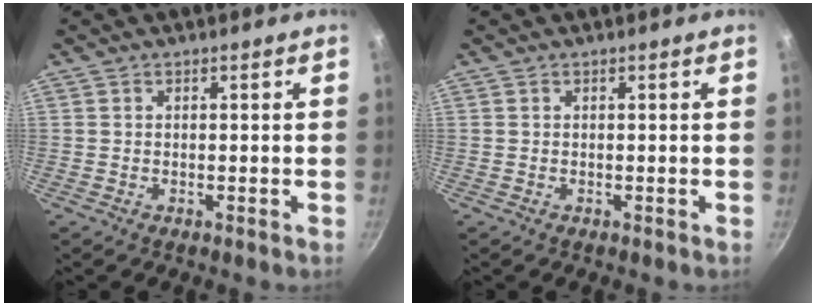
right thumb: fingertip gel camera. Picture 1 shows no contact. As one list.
[{"total": 0.0}]